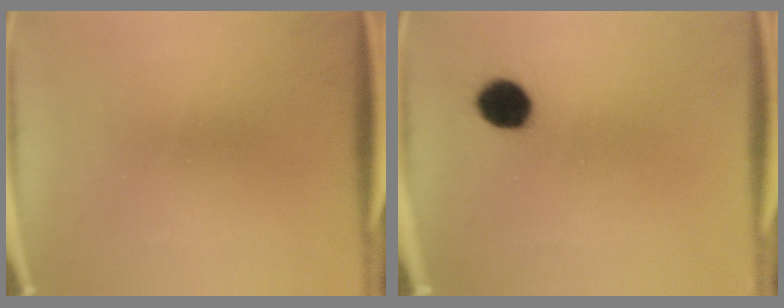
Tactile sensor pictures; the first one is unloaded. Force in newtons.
{"total": 6.2}